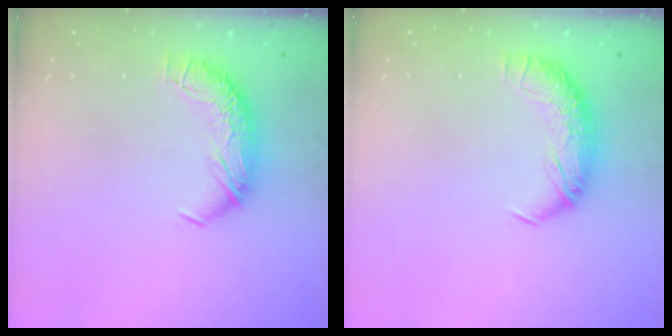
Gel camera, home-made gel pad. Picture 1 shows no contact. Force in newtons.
{"total": 1.7, "press": 0.6, "slide": 1.6}